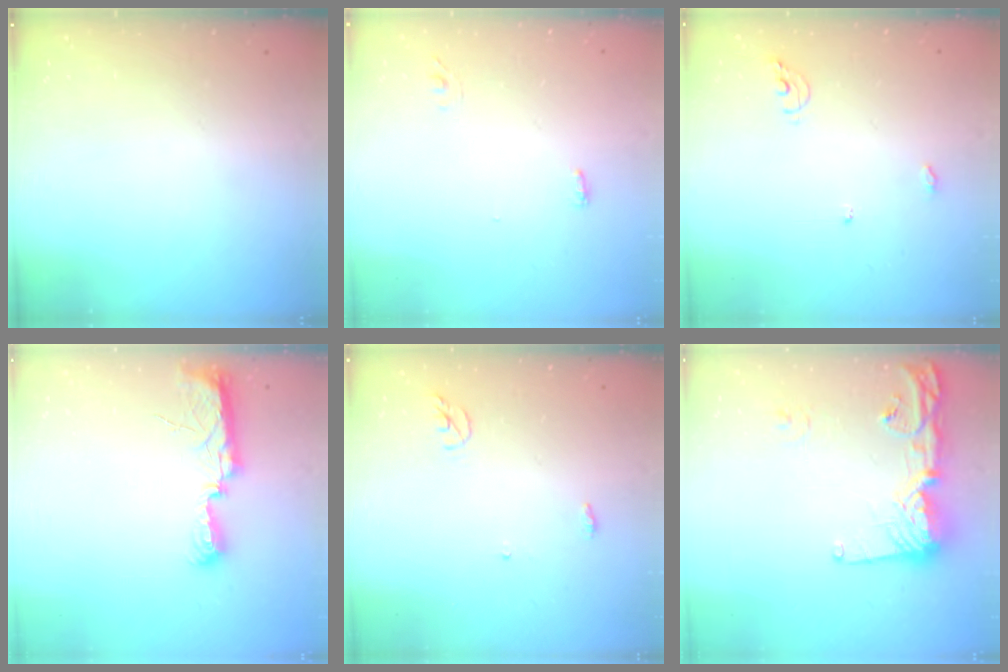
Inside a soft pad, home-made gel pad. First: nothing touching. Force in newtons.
{"total": 3.3, "press": 2.9, "slide": 1.7}
{"total": 5.4, "press": 5.4, "slide": 0.4}
{"total": 8.1, "press": 8.0, "slide": 1.2}
{"total": 4.3, "press": 4.3, "slide": 0.3}
{"total": 14.9, "press": 14.8, "slide": 1.2}